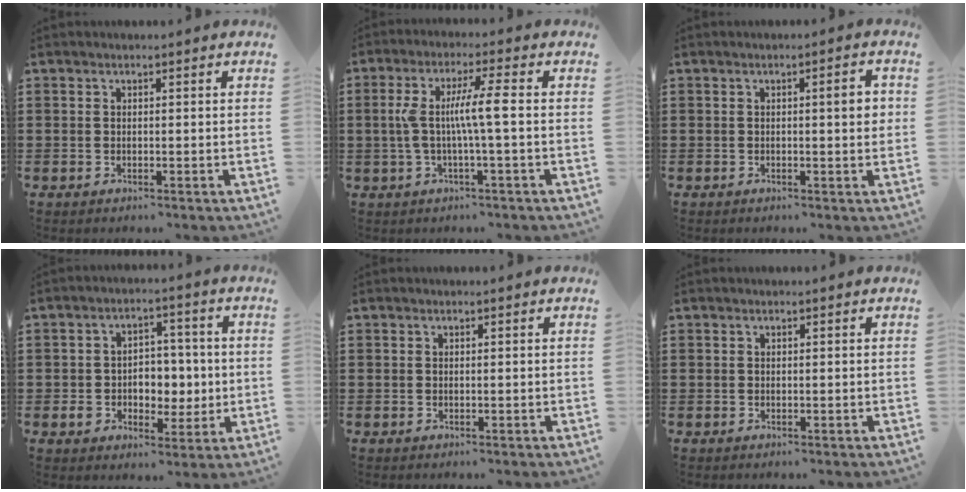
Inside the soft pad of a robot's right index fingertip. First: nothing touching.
{"total": 6.8, "force": [-0.2, 0.2, 6.8], "torque": [-0.142, -0.008, -0.017]}
{"total": 3.4, "force": [0.4, 0.5, 3.3], "torque": [-0.049, -0.001, 0.003]}
{"total": 6.1, "force": [-0.7, 5.2, 3.1], "torque": [-0.058, 0.008, -0.014]}
{"total": 0.0}
{"total": 0.0}